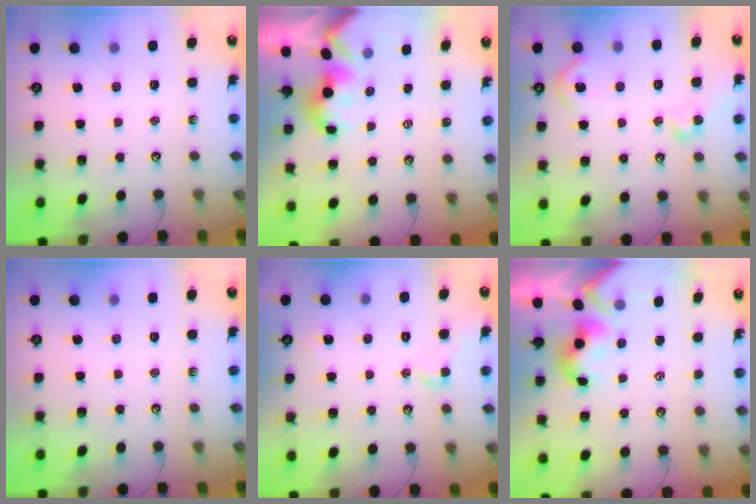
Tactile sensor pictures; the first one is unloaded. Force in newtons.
{"total": 1.6, "press": 1.6, "slide": 0.3}
{"total": 7.1, "press": 7.1, "slide": 1.0}
{"total": 0.0}
{"total": 1.1, "press": 1.0, "slide": 0.4}
{"total": 2.0, "press": 1.9, "slide": 0.8}